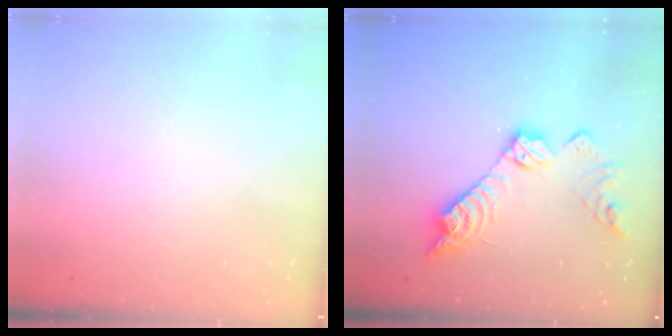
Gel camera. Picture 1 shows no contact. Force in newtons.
{"total": 15.8, "press": 15.8, "slide": 0.8}